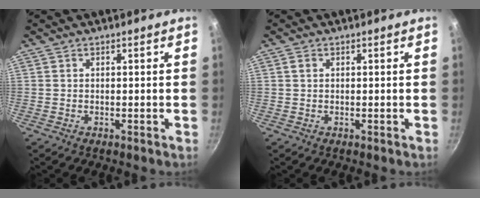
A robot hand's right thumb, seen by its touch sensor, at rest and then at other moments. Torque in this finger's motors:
{"motor_torque": [0.04, 0.42, 0.29, -0.13, 0.00]}